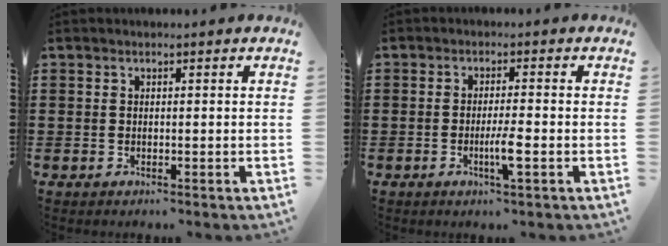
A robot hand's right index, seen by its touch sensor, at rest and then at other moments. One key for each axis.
{"total": 3.9, "fx": -1.3, "fy": 0.1, "fz": 3.6, "tx": -0.062, "ty": -0.007, "tz": -0.024}